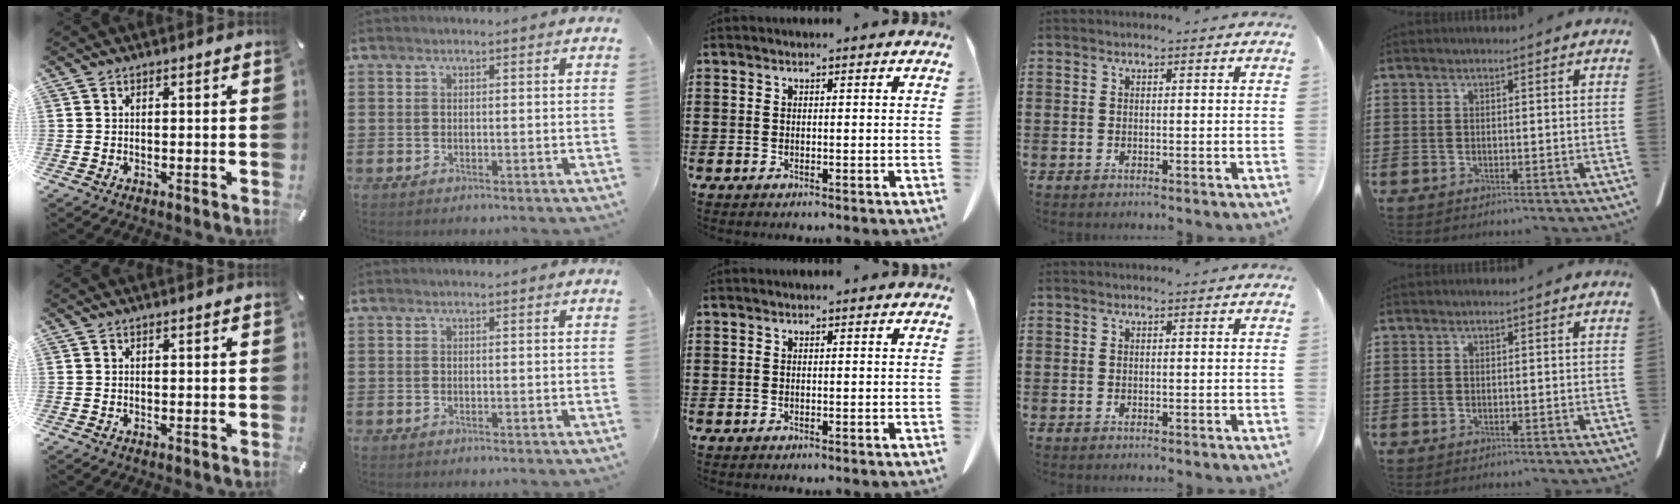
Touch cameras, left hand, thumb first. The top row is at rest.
{}